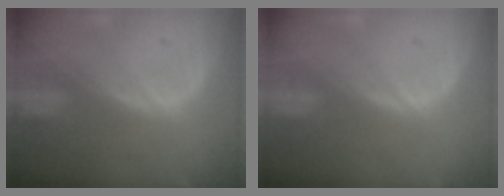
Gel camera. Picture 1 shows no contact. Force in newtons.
{"total": 0.0}